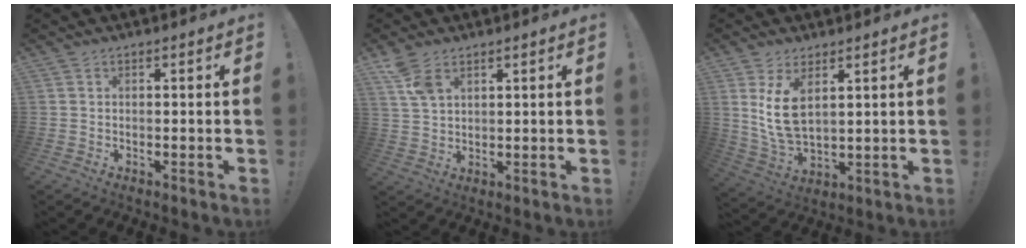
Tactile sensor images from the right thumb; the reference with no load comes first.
{"total": 6.5, "force": [3.9, 3.3, 3.9], "torque": [-0.059, -0.020, 0.075]}
{"total": 10.0, "force": [4.1, 5.3, 7.4], "torque": [-0.146, -0.021, 0.074]}